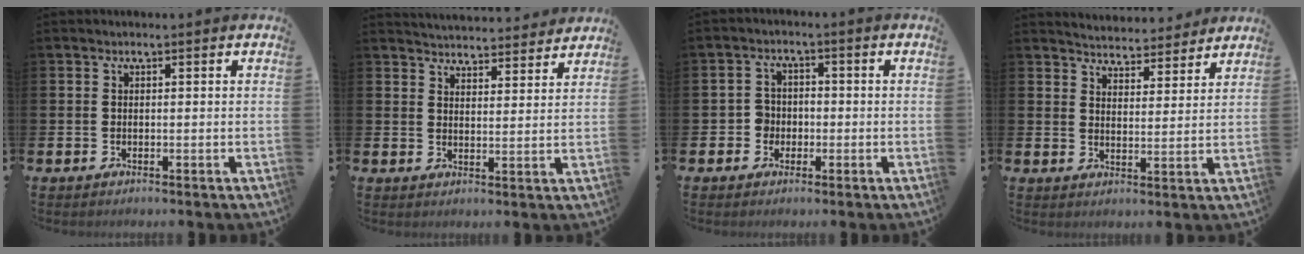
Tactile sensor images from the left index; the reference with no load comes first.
{"total": 4.7, "force": [4.7, 0.6, -0.2], "torque": [-0.003, -0.036, 0.083]}
{"total": 2.7, "force": [-1.2, 2.4, 0.4], "torque": [-0.010, 0.003, -0.031]}
{"total": 4.6, "force": [4.5, 0.6, -0.2], "torque": [-0.005, -0.037, 0.078]}